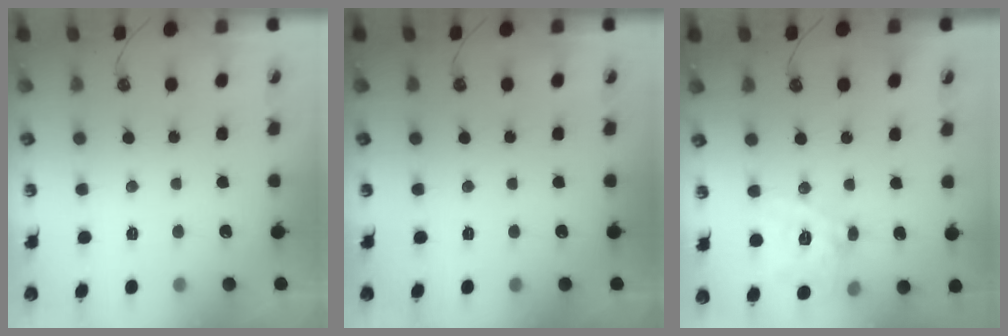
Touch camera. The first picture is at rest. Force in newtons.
{"total": 0.0}
{"total": 13.7, "press": 13.6, "slide": 1.6}